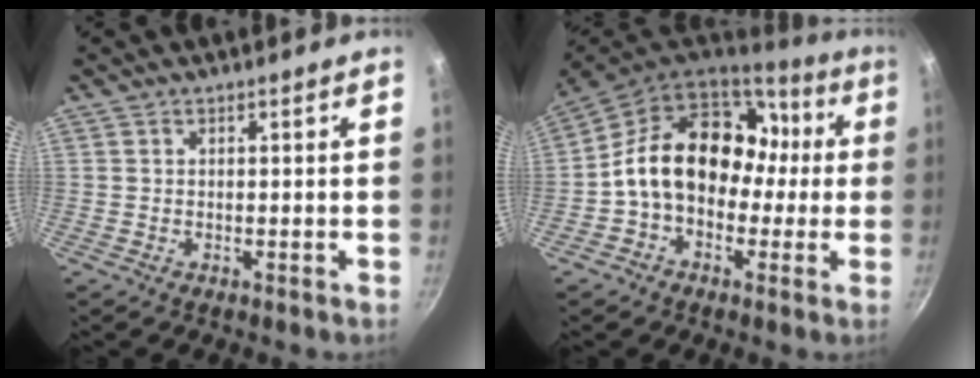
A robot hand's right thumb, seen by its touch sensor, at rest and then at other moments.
{"total": 19.3, "force": [0.7, 14.4, 12.8], "torque": [-0.172, 0.057, 0.002]}